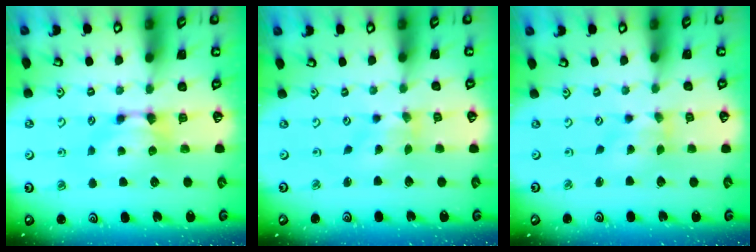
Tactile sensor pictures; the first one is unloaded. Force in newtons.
{"total": 1.6, "press": 1.0, "slide": 1.3}
{"total": 1.3, "press": 0.7, "slide": 1.1}